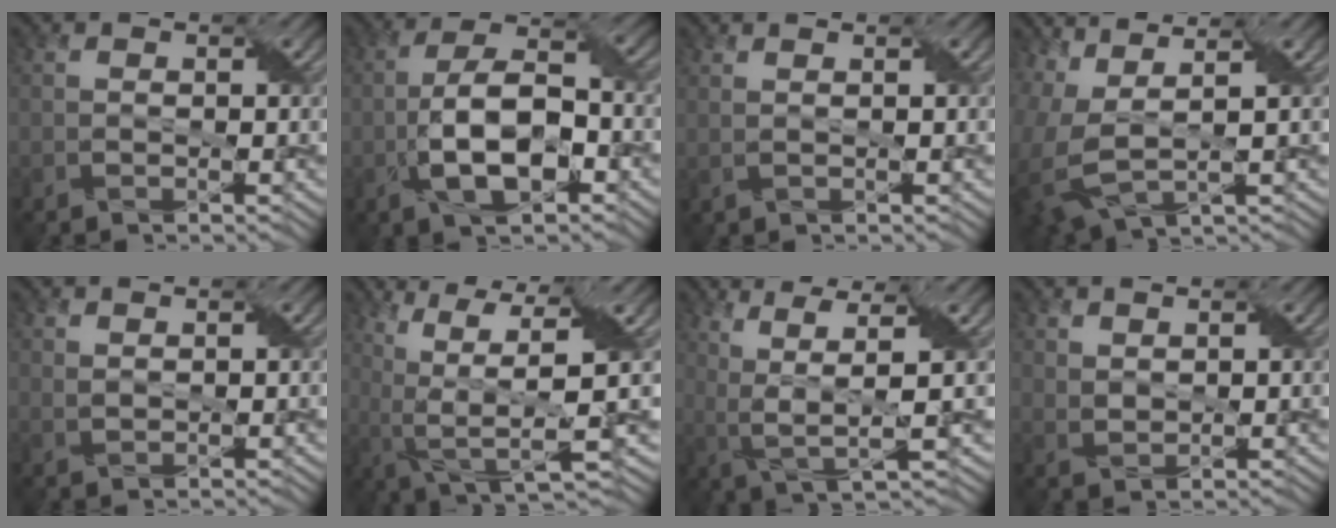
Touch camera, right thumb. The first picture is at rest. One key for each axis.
{"total": 10.2, "fx": -3.2, "fy": 4.7, "fz": 8.5, "tx": -0.162, "ty": 0.009, "tz": -0.059}
{"total": 1.3, "fx": 0.9, "fy": 0.3, "fz": 0.9, "tx": -0.018, "ty": -0.004, "tz": 0.007}
{"total": 10.0, "fx": 2.3, "fy": 4.6, "fz": 8.6, "tx": -0.217, "ty": -0.003, "tz": 0.065}
{"total": 0.9, "fx": 0.7, "fy": 0.3, "fz": 0.4, "tx": -0.017, "ty": 0.001, "tz": 0.018}
{"total": 9.3, "fx": 1.5, "fy": 2.5, "fz": 8.9, "tx": -0.193, "ty": 0.002, "tz": 0.038}
{"total": 6.3, "fx": 2.2, "fy": 1.1, "fz": 5.9, "tx": -0.132, "ty": 0.007, "tz": 0.050}
{"total": 1.7, "fx": 1.4, "fy": 0.8, "fz": 0.6, "tx": -0.019, "ty": 0.000, "tz": 0.033}